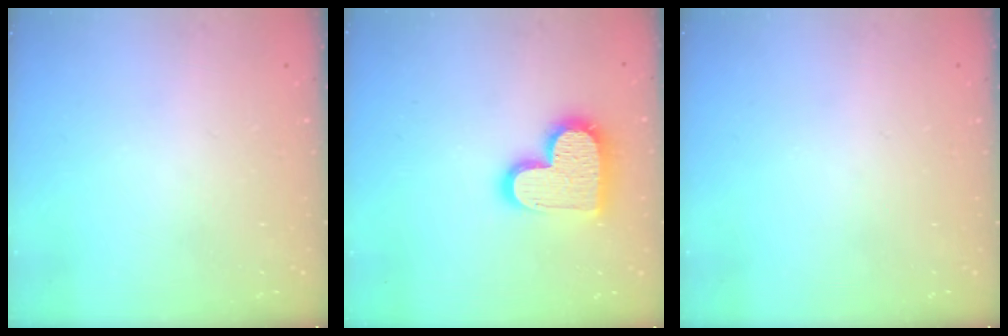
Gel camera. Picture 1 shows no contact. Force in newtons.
{"total": 16.0, "press": 16.0, "slide": 1.1}
{"total": 0.0}